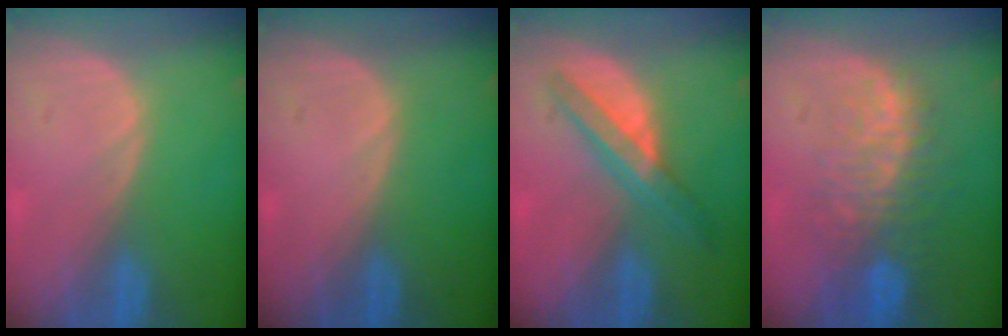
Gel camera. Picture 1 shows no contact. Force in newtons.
{"total": 0.0}
{"total": 6.8, "press": 5.8, "slide": 3.5}
{"total": 9.9, "press": 8.4, "slide": 5.2}